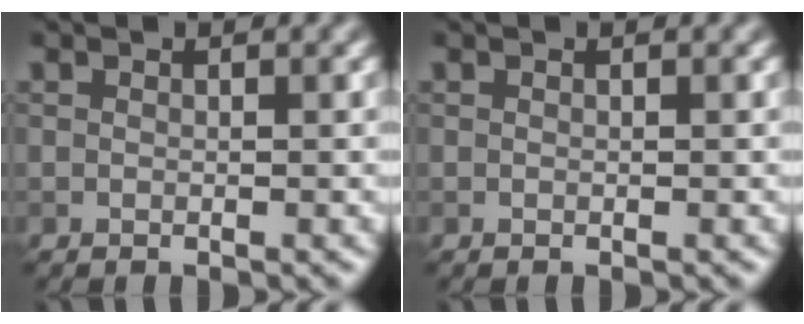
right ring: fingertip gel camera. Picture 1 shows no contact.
{"total": 0.0}